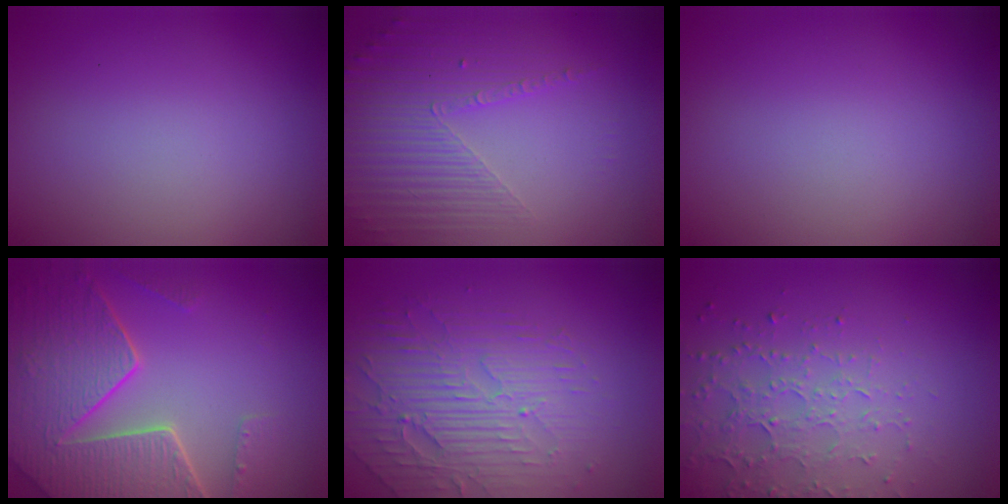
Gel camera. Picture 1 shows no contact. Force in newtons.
{"total": 4.8, "press": 3.2, "slide": 3.6}
{"total": 0.0}
{"total": 8.1, "press": 5.9, "slide": 5.6}
{"total": 4.5, "press": 3.9, "slide": 2.2}
{"total": 3.6, "press": 3.3, "slide": 1.4}